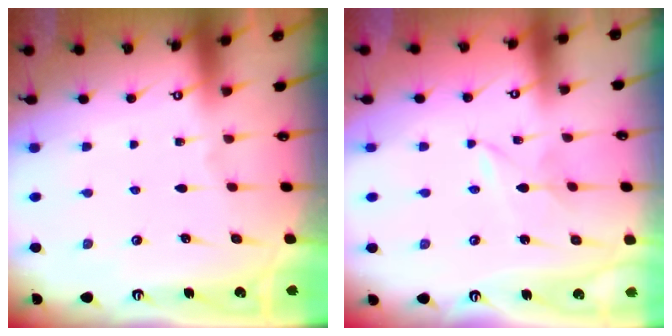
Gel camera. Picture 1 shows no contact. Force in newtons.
{"total": 1.3, "press": 1.3, "slide": 0.1}